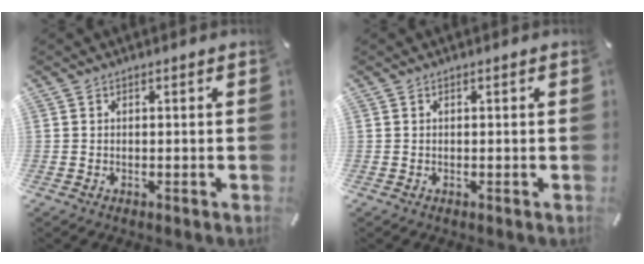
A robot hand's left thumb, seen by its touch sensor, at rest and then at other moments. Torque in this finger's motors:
{"motor_torque": [0.01, 0.01, -0.08, 0.01, 0.00]}